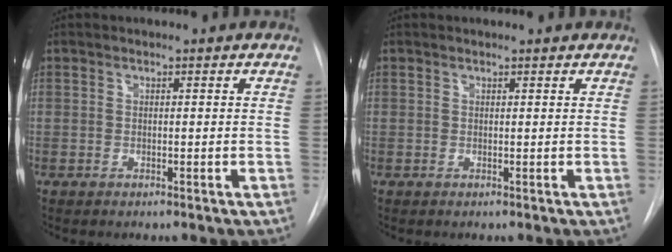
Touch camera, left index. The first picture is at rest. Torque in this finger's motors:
{"motor_torque": [-0.15, -0.14, -0.01, 0.00]}